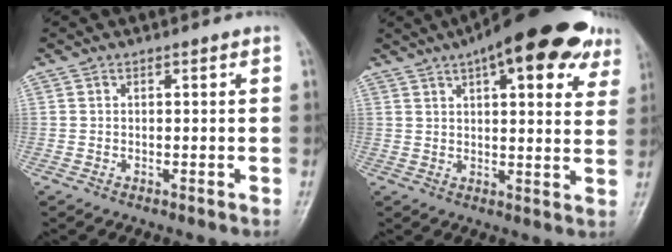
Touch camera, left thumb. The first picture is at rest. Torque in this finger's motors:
{"motor_torque": [0.75, 0.58, 1.60, -1.17, 0.24]}